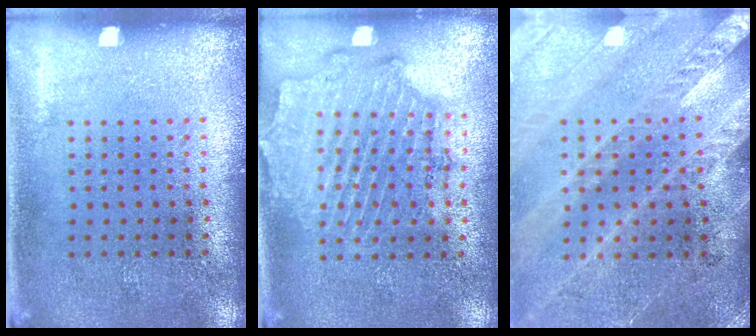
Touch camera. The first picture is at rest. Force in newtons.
{"total": 1.9, "press": 1.7, "slide": 0.8}
{"total": 2.9, "press": 2.7, "slide": 1.2}